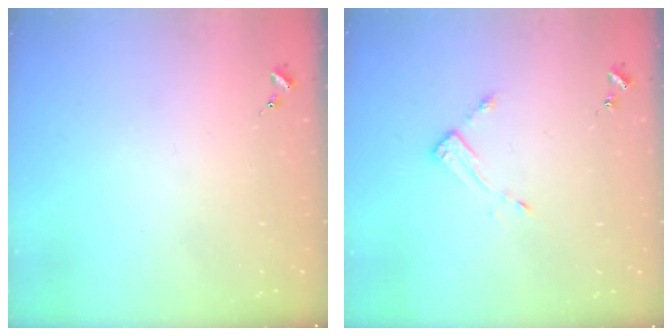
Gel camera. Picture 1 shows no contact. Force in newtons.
{"total": 3.9, "press": 3.9, "slide": 0.2}